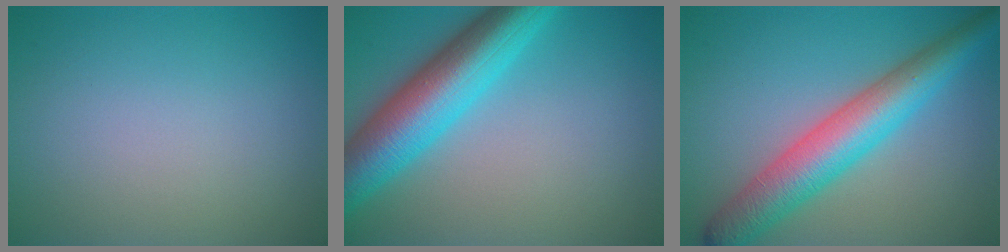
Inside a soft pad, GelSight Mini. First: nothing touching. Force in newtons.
{"total": 9.0, "press": 9.0, "slide": 0.3}
{"total": 7.2, "press": 7.2, "slide": 0.1}